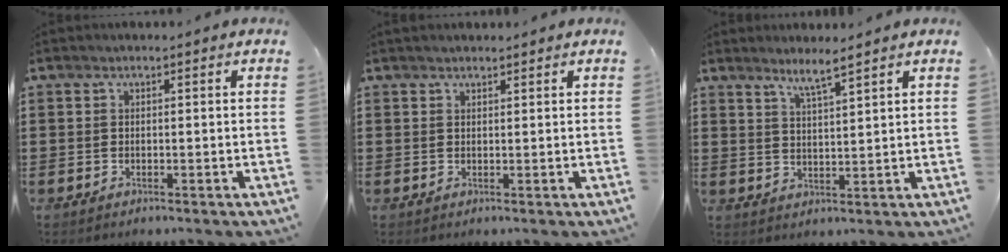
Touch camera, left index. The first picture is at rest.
{"total": 1.0, "force": [0.9, 0.3, 0.2], "torque": [-0.005, 0.001, 0.019]}
{"total": 3.8, "force": [3.3, -0.5, 1.8], "torque": [-0.044, -0.008, 0.057]}